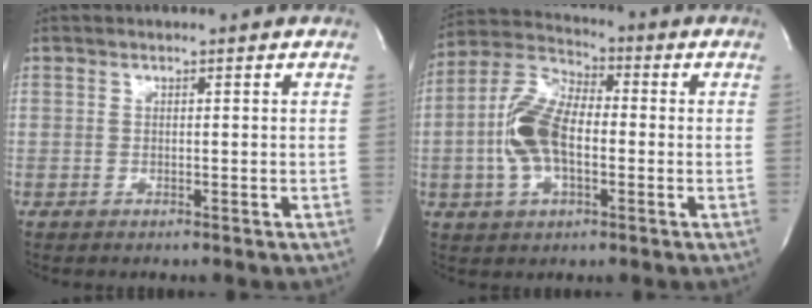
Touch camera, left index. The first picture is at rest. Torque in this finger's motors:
{"motor_torque": [1.62, 0.07, 0.76, 0.21]}